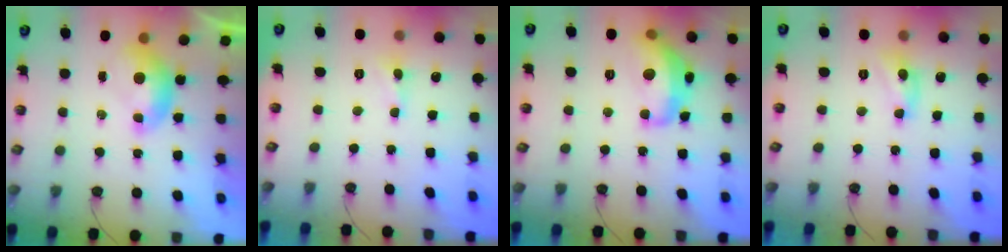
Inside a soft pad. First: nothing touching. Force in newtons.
{"total": 0.8, "press": 0.8, "slide": 0.2}
{"total": 9.9, "press": 9.9, "slide": 0.8}
{"total": 4.7, "press": 4.7, "slide": 0.3}